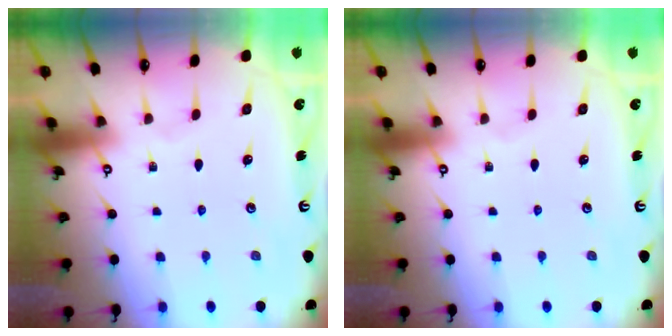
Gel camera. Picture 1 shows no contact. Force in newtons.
{"total": 0.0}